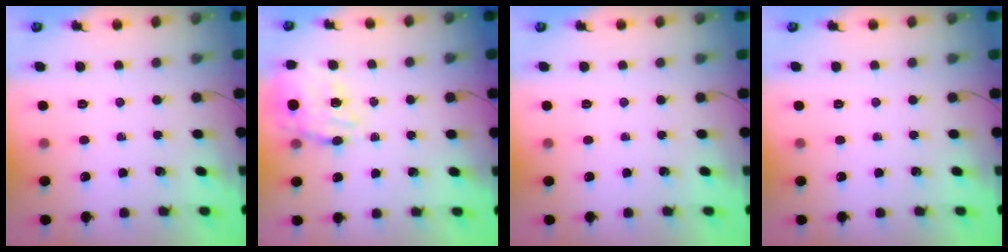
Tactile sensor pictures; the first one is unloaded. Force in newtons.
{"total": 13.3, "press": 13.0, "slide": 2.9}
{"total": 0.0}
{"total": 0.0}